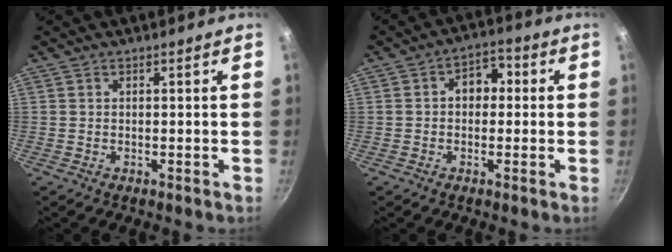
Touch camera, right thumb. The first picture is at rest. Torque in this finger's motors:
{"motor_torque": [0.62, 1.05, 0.39, 0.49, 0.00]}